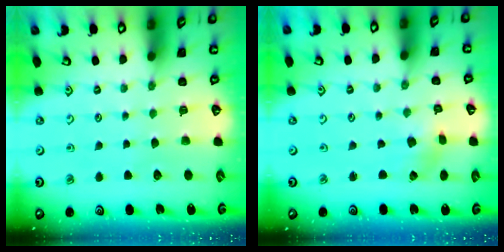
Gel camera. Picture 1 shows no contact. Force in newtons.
{"total": 0.7, "press": 0.7, "slide": 0.2}